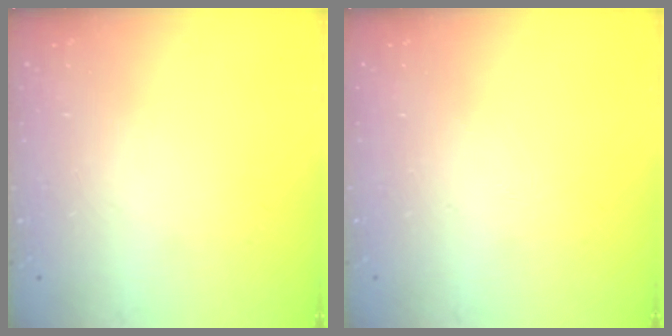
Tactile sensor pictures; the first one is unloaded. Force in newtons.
{"total": 0.0}